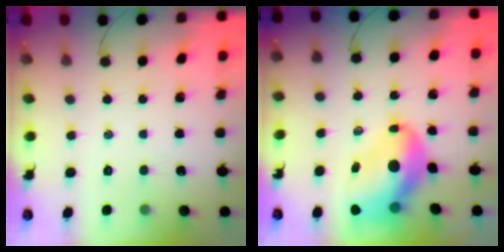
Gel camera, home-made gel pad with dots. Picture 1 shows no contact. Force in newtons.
{"total": 12.1, "press": 11.7, "slide": 3.2}